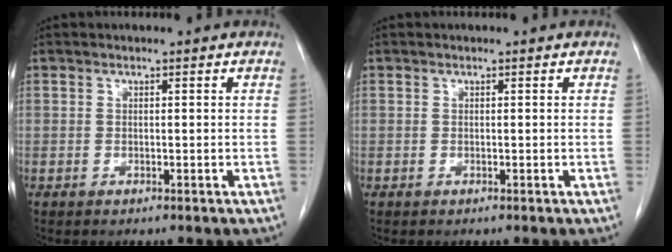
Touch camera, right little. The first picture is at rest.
{"total": 0.0}